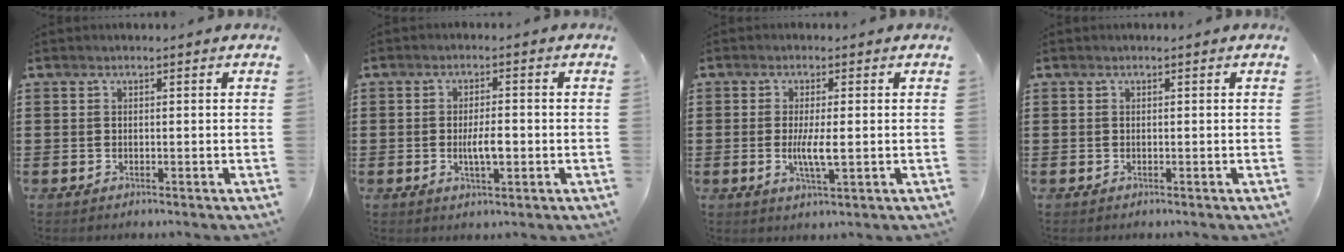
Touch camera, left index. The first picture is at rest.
{"total": 4.0, "force": [-0.7, 1.4, 3.7], "torque": [-0.066, 0.002, -0.012]}
{"total": 4.4, "force": [-0.4, 0.7, 4.3], "torque": [-0.081, -0.006, -0.010]}
{"total": 0.0}